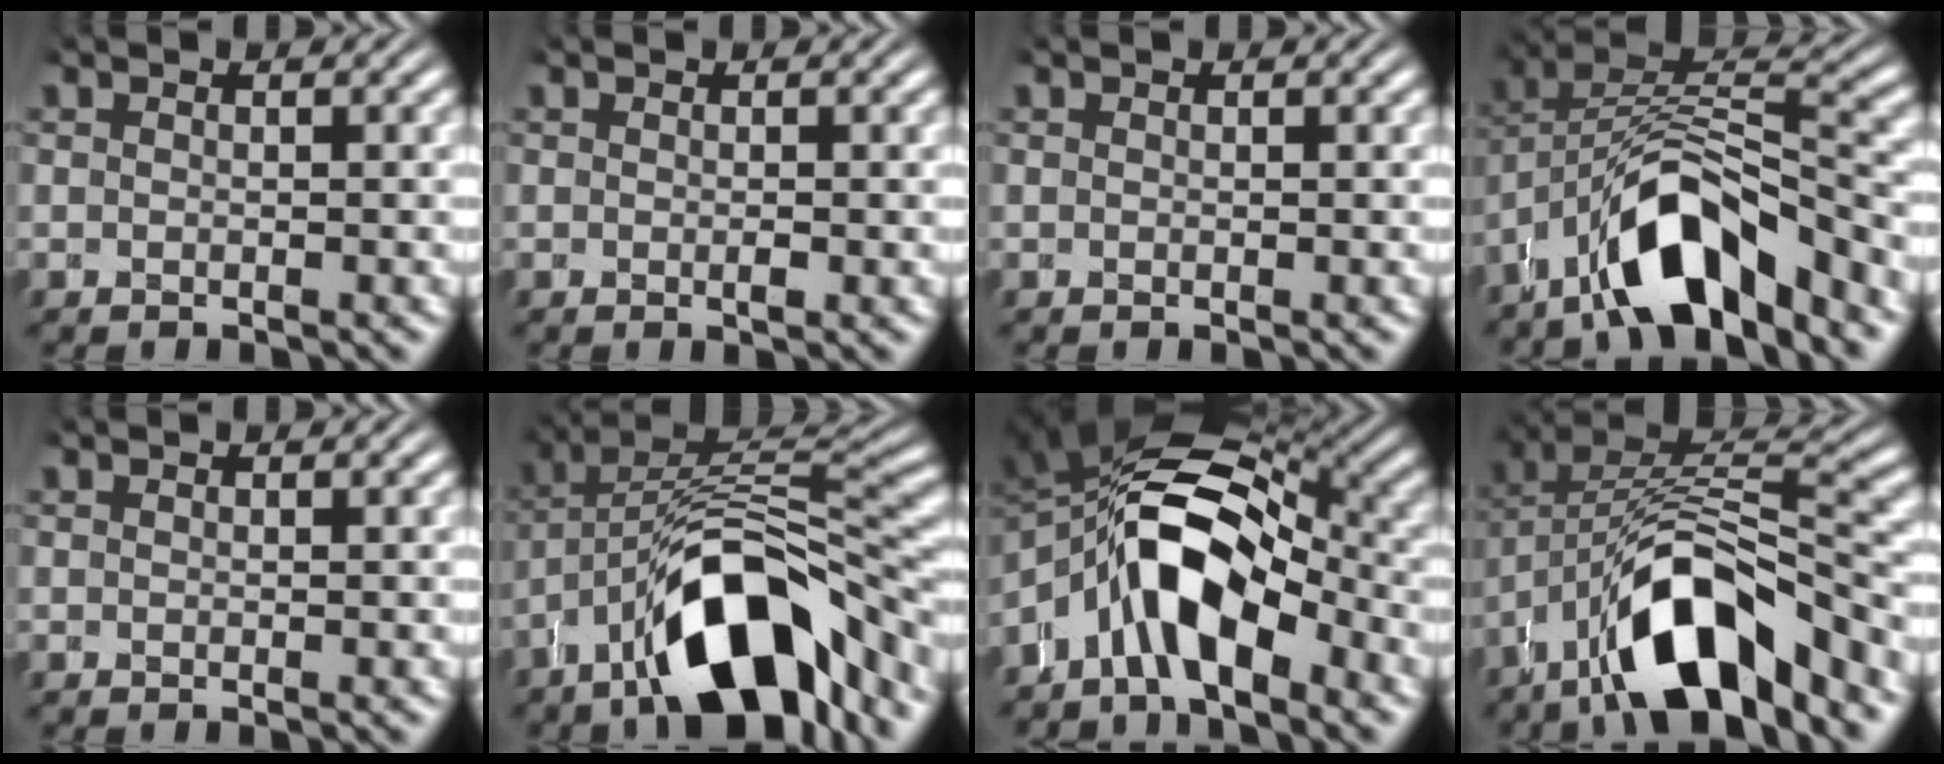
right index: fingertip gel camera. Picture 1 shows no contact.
{"total": 0.9, "force": [0.7, 0.2, 0.4], "torque": [-0.001, 0.007, 0.007]}
{"total": 0.0}
{"total": 7.3, "force": [-2.0, 3.8, 5.9], "torque": [-0.104, -0.006, -0.029]}
{"total": 0.5, "force": [0.5, -0.1, 0.0], "torque": [0.003, 0.002, 0.007]}
{"total": 9.9, "force": [-1.9, 4.0, 8.8], "torque": [-0.126, -0.003, -0.022]}
{"total": 14.9, "force": [1.9, 9.2, 11.6], "torque": [-0.209, -0.003, 0.024]}
{"total": 8.5, "force": [-2.0, 3.6, 7.4], "torque": [-0.123, -0.009, -0.024]}